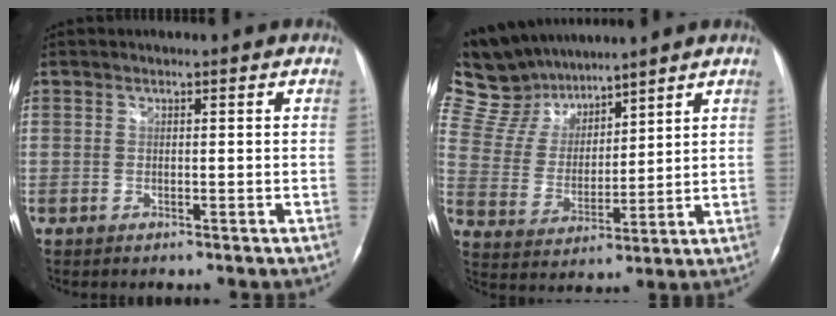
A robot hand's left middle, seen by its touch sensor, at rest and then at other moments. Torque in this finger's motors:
{"motor_torque": [0.08, -0.08, -0.11, -0.07]}